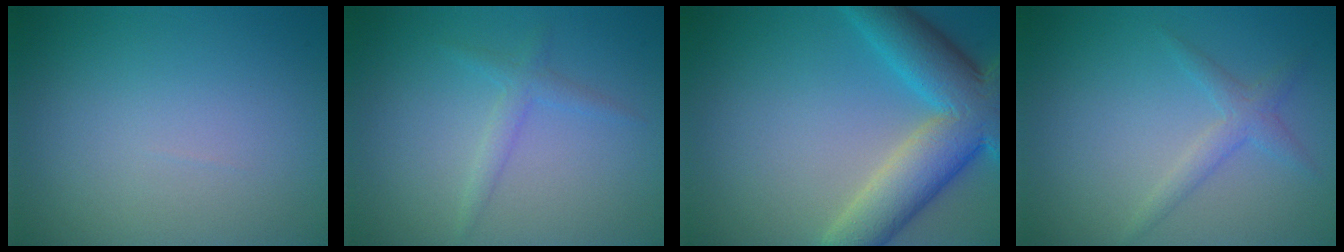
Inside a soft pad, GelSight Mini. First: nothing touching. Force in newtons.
{"total": 1.5, "press": 1.5, "slide": 0.1}
{"total": 9.8, "press": 9.8, "slide": 0.6}
{"total": 2.0, "press": 2.0, "slide": 0.0}